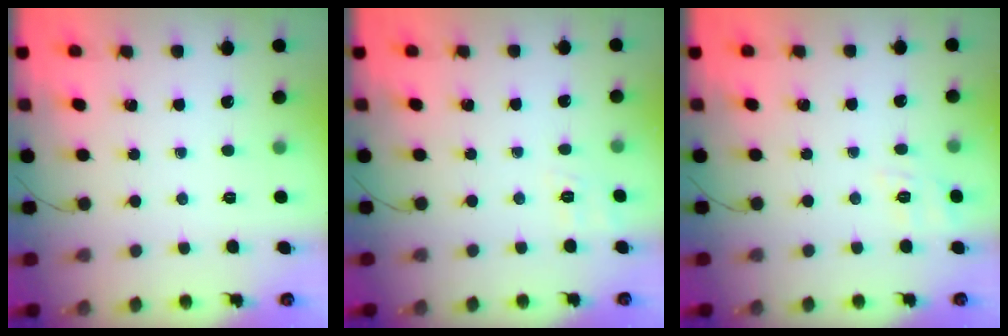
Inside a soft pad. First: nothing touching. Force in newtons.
{"total": 6.7, "press": 6.4, "slide": 2.0}
{"total": 7.7, "press": 7.4, "slide": 2.0}